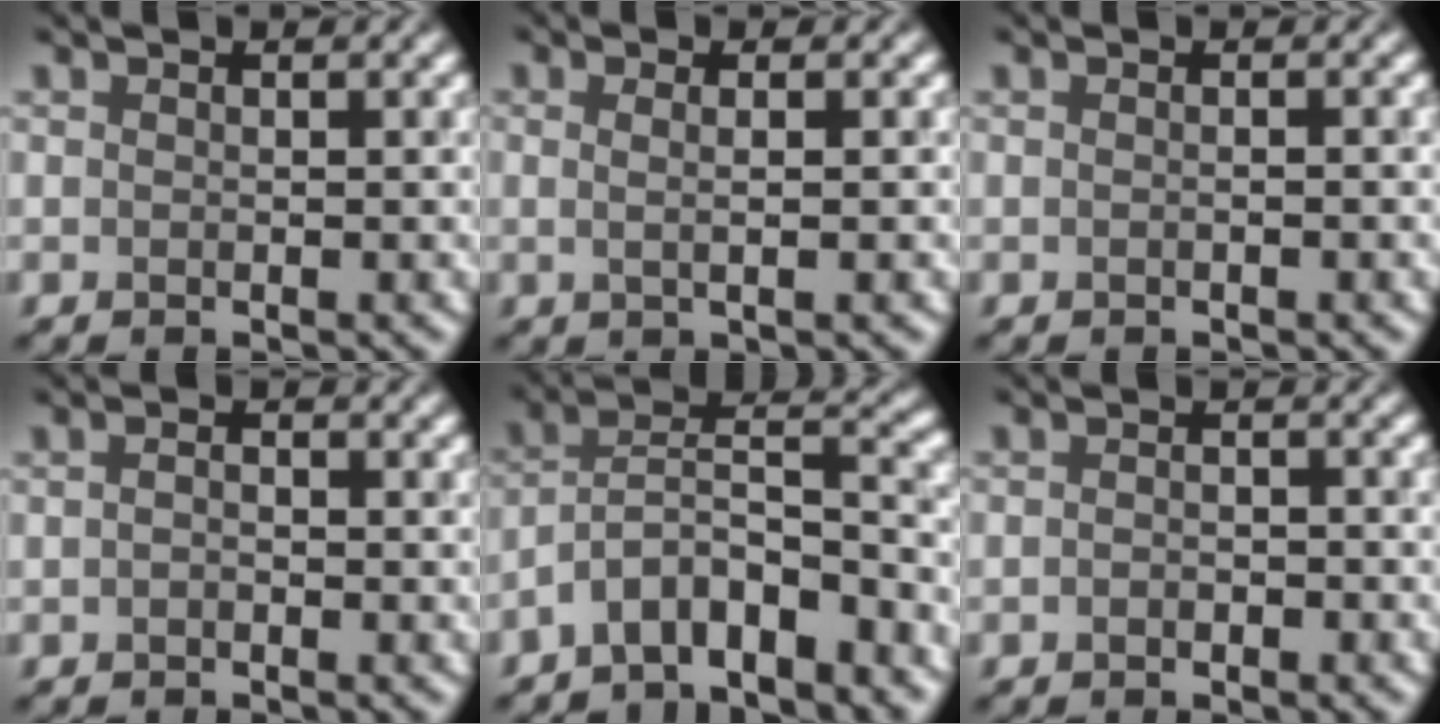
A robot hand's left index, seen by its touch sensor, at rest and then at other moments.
{"total": 2.6, "force": [0.7, 1.2, 2.2], "torque": [-0.019, 0.005, -0.009]}
{"total": 0.7, "force": [-0.2, 0.4, 0.5], "torque": [0.005, -0.014, -0.012]}
{"total": 0.6, "force": [-0.6, 0.1, 0.1], "torque": [-0.005, -0.004, -0.007]}
{"total": 7.1, "force": [-5.3, 2.0, 4.4], "torque": [-0.069, 0.012, -0.092]}
{"total": 1.2, "force": [-1.0, 0.4, 0.4], "torque": [-0.009, -0.002, -0.013]}